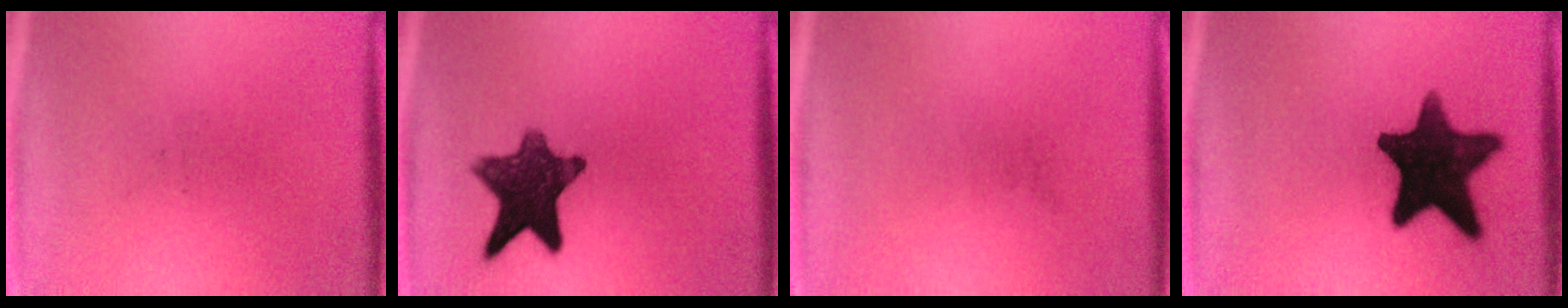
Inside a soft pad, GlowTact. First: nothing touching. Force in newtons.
{"total": 11.5}
{"total": 0.0}
{"total": 15.5}